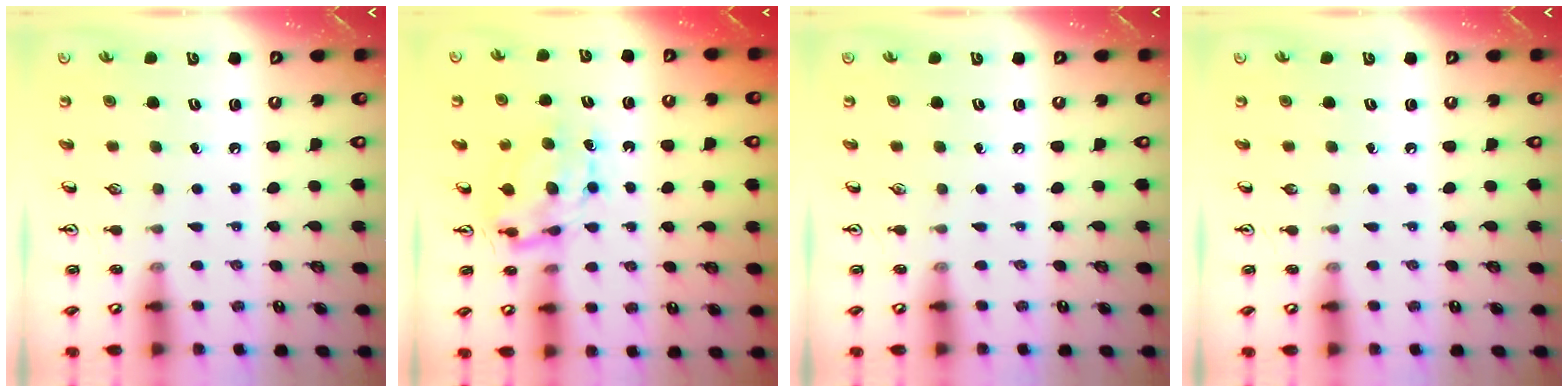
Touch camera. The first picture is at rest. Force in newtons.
{"total": 6.5, "press": 6.5, "slide": 0.7}
{"total": 0.0}
{"total": 0.0}